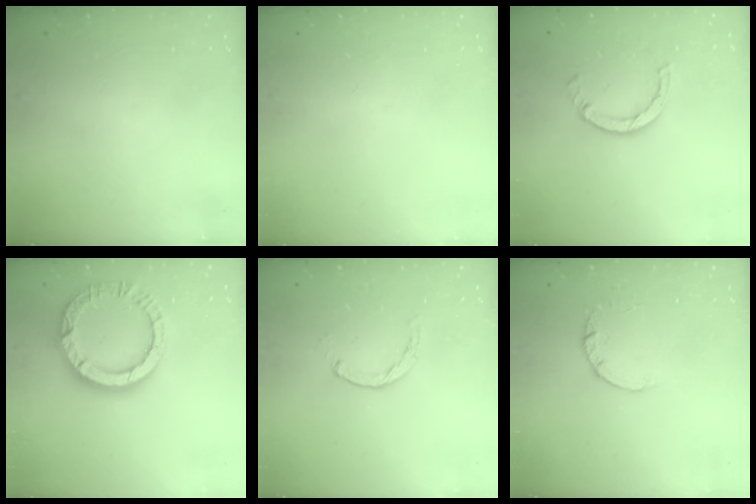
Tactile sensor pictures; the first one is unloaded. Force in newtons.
{"total": 0.0}
{"total": 5.8, "press": 5.8, "slide": 0.8}
{"total": 12.7, "press": 12.6, "slide": 1.2}
{"total": 0.7, "press": 0.7, "slide": 0.2}
{"total": 1.8, "press": 1.8, "slide": 0.1}